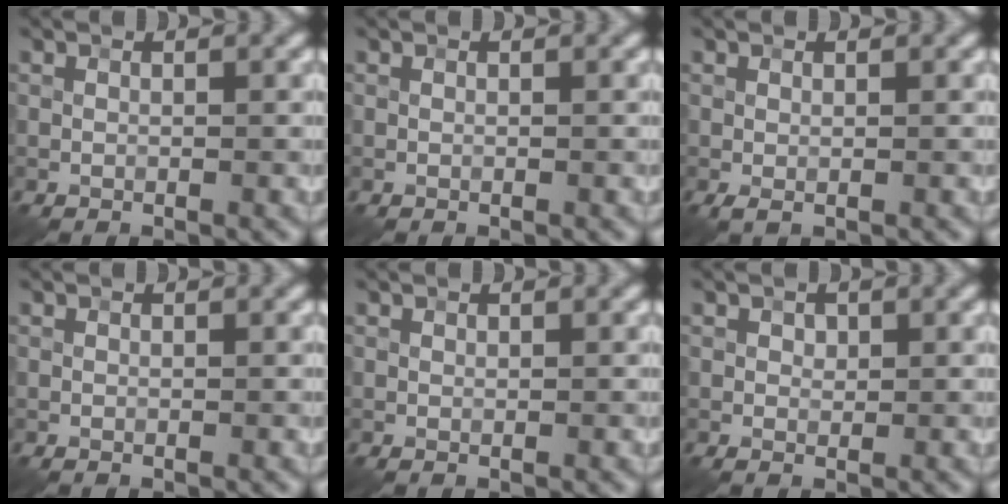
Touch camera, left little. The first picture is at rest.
{"total": 0.0}
{"total": 0.7, "force": [-0.2, 0.3, 0.6], "torque": [-0.013, -0.003, -0.002]}
{"total": 0.0}
{"total": 0.0}
{"total": 0.9, "force": [0.3, 0.8, 0.5], "torque": [-0.006, -0.001, 0.003]}